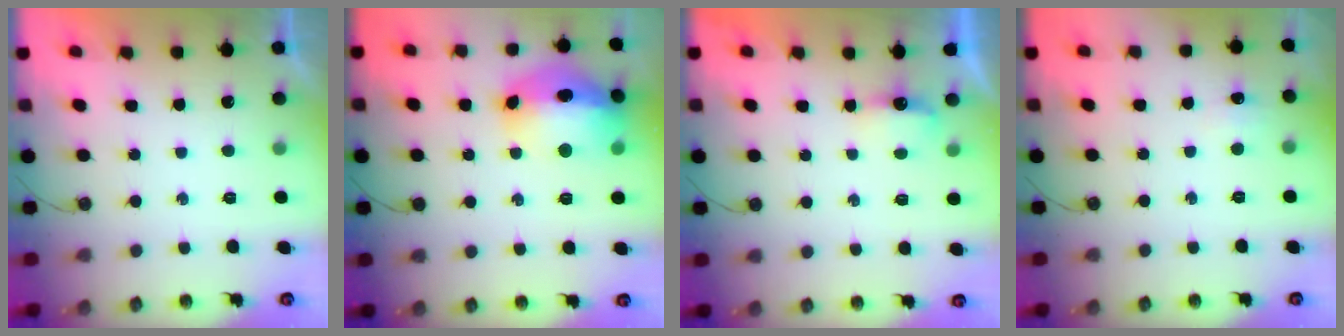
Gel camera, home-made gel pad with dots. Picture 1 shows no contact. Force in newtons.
{"total": 18.5, "press": 18.4, "slide": 1.8}
{"total": 5.0, "press": 4.9, "slide": 0.8}
{"total": 5.1, "press": 5.1, "slide": 0.7}